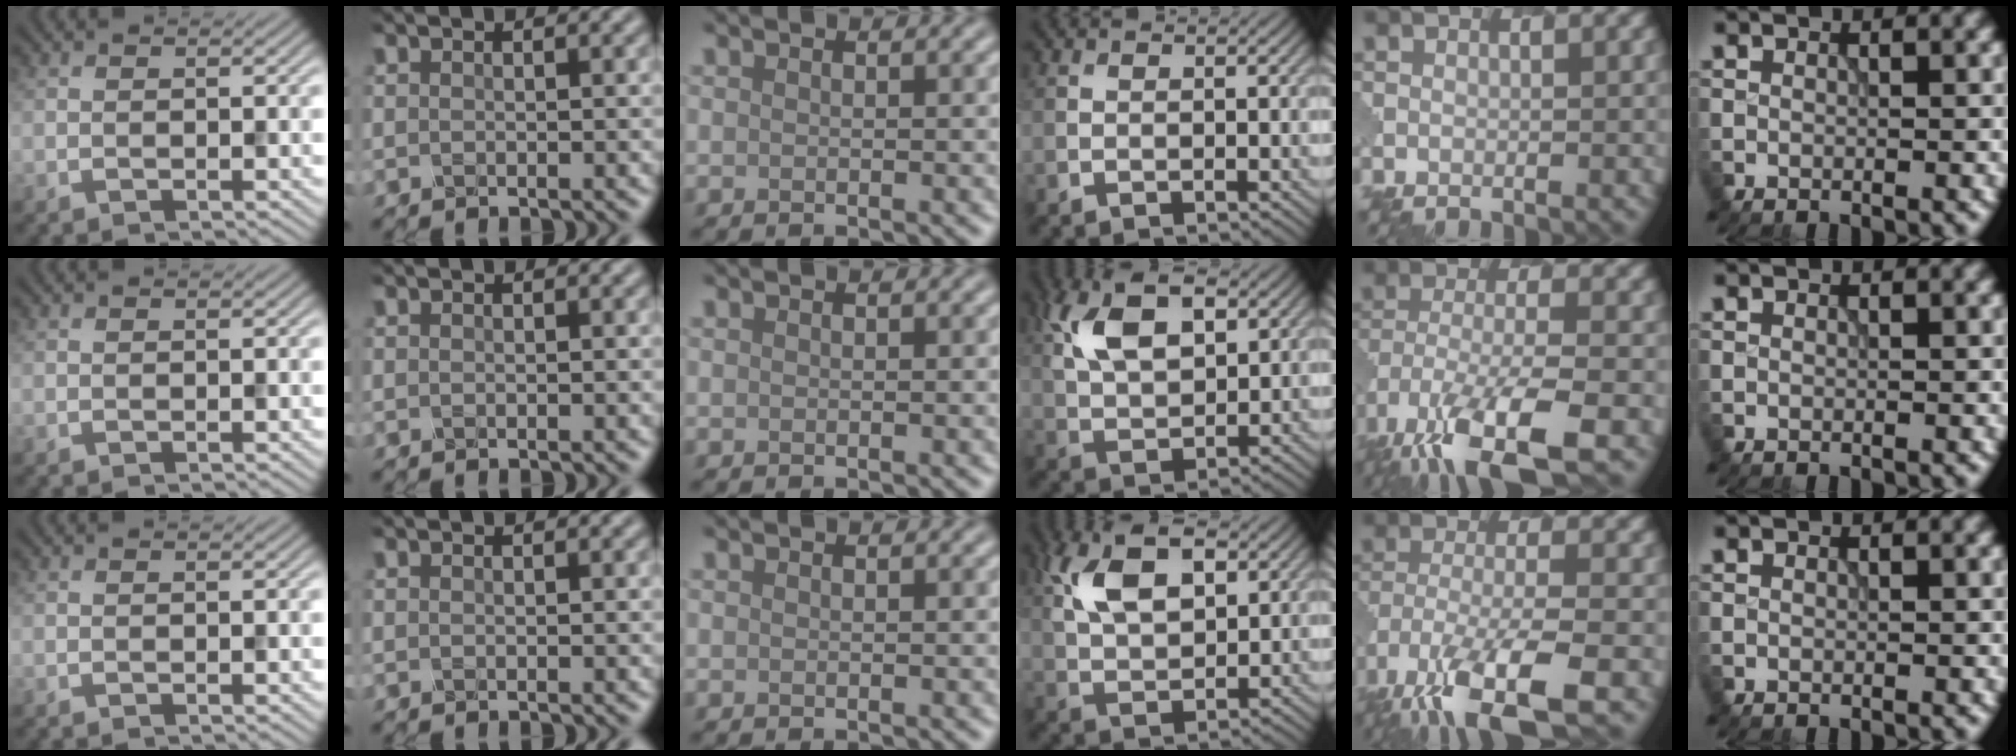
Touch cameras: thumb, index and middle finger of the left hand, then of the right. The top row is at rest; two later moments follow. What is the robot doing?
{"motion": "insert", "object": "pen bag"}